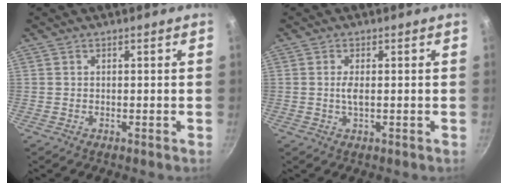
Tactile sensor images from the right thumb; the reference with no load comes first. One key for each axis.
{"total": 2.2, "fx": 0.1, "fy": 0.7, "fz": 2.1, "tx": -0.046, "ty": -0.001, "tz": 0.001}